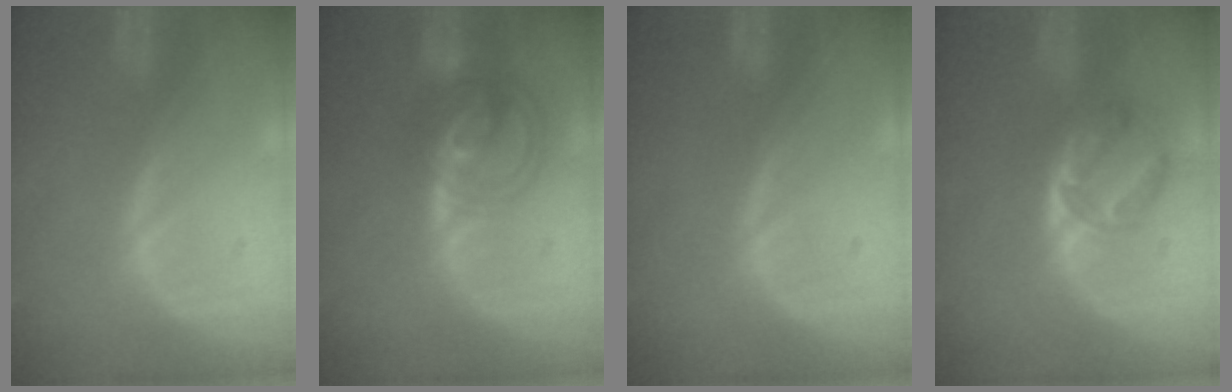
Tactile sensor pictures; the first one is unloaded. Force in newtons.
{"total": 6.4, "press": 6.3, "slide": 1.6}
{"total": 0.0}
{"total": 5.3, "press": 5.1, "slide": 1.3}